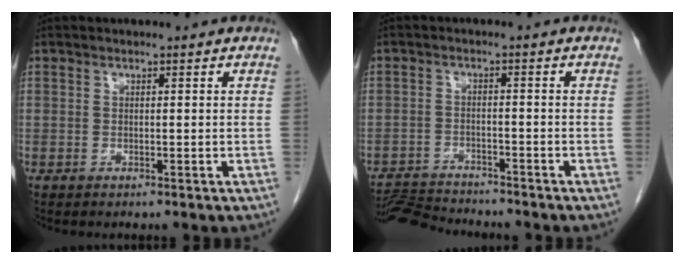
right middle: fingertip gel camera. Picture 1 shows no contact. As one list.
[{"total": 6.7, "force": [-6.7, 0.0, 0.4], "torque": [-0.005, -0.009, -0.115]}]